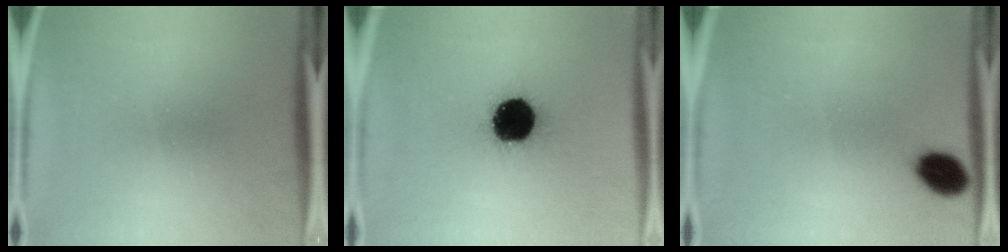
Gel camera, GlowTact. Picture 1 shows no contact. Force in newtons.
{"total": 18.7}
{"total": 7.0}